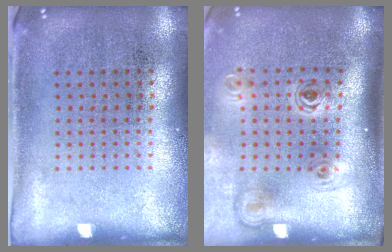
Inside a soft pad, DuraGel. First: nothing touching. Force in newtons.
{"total": 2.1, "press": 1.4, "slide": 1.6}